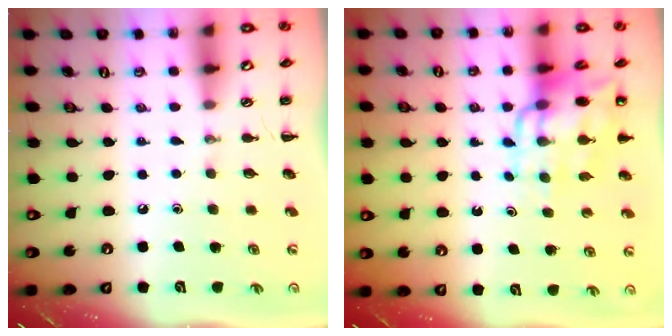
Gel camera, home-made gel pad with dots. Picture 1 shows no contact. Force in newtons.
{"total": 11.9, "press": 11.4, "slide": 3.2}